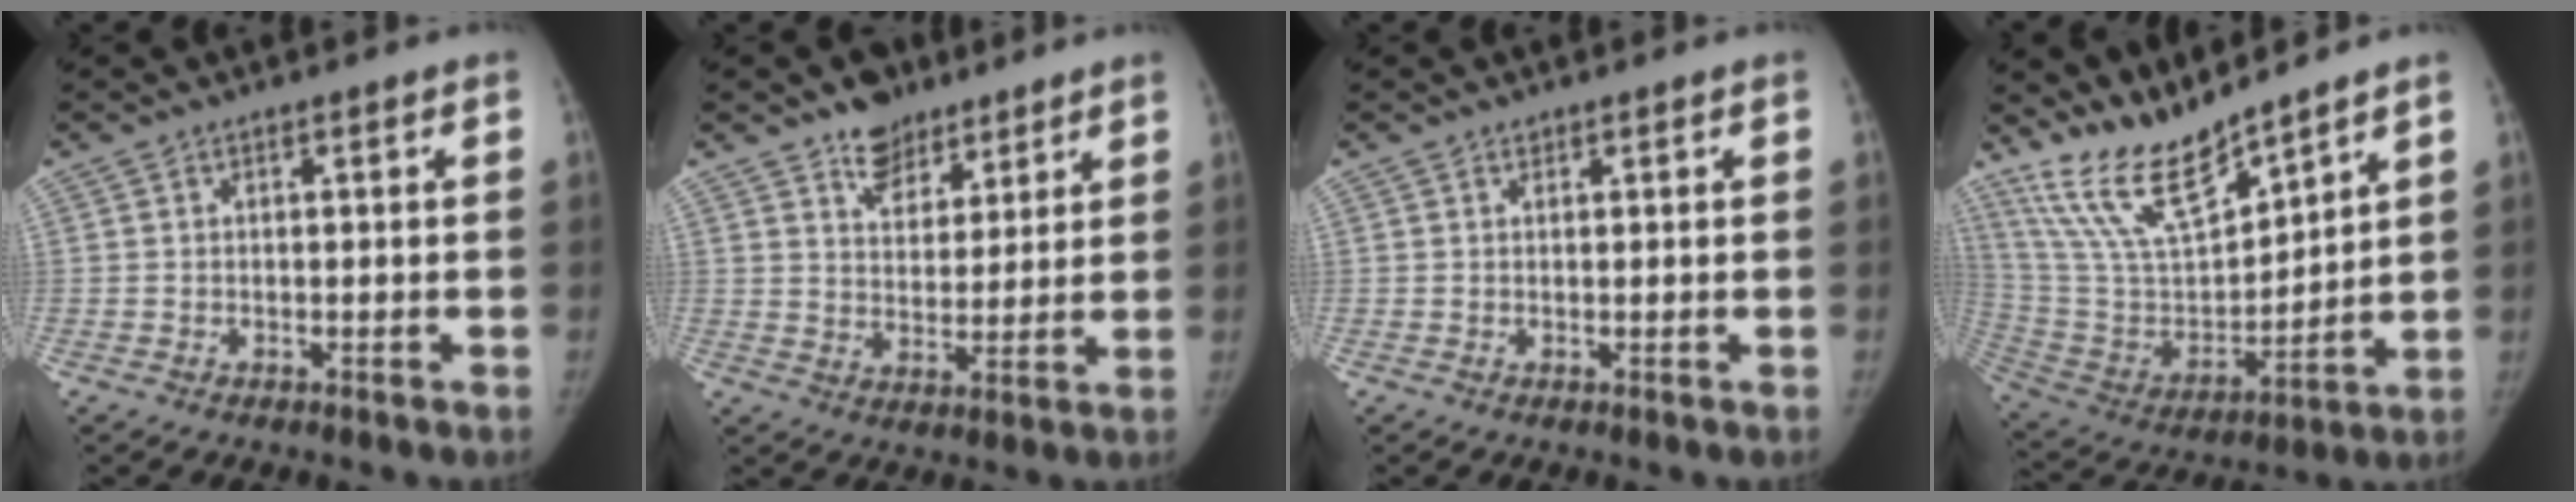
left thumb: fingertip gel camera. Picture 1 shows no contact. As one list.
[{"total": 8.5, "force": [6.2, 5.1, 3.0], "torque": [-0.016, -0.038, 0.103]}, {"total": 0.7, "force": [0.6, 0.4, 0.2], "torque": [0.000, -0.005, 0.008]}, {"total": 15.3, "force": [13.2, 3.2, 6.9], "torque": [-0.113, -0.076, 0.271]}]